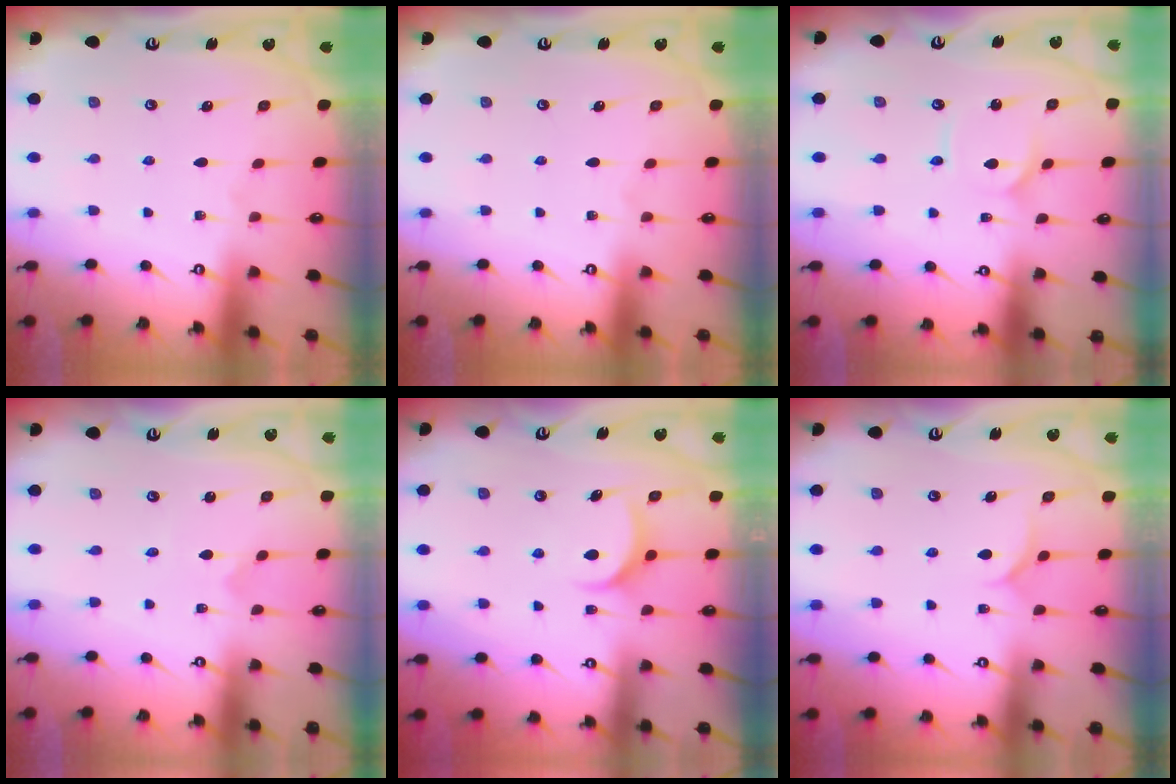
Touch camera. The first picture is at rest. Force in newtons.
{"total": 0.0}
{"total": 2.3, "press": 2.3, "slide": 0.3}
{"total": 0.0}
{"total": 6.7, "press": 6.7, "slide": 0.2}
{"total": 5.6, "press": 5.5, "slide": 0.8}